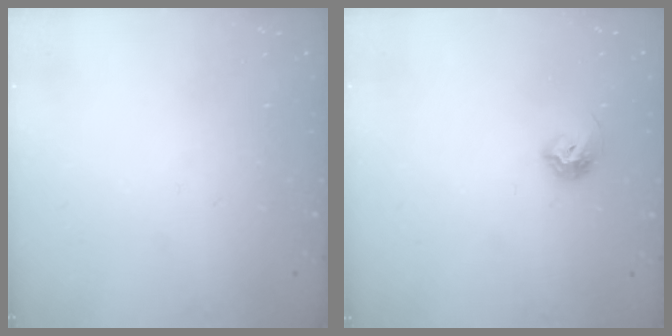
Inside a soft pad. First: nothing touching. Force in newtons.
{"total": 7.0, "press": 7.0, "slide": 0.8}